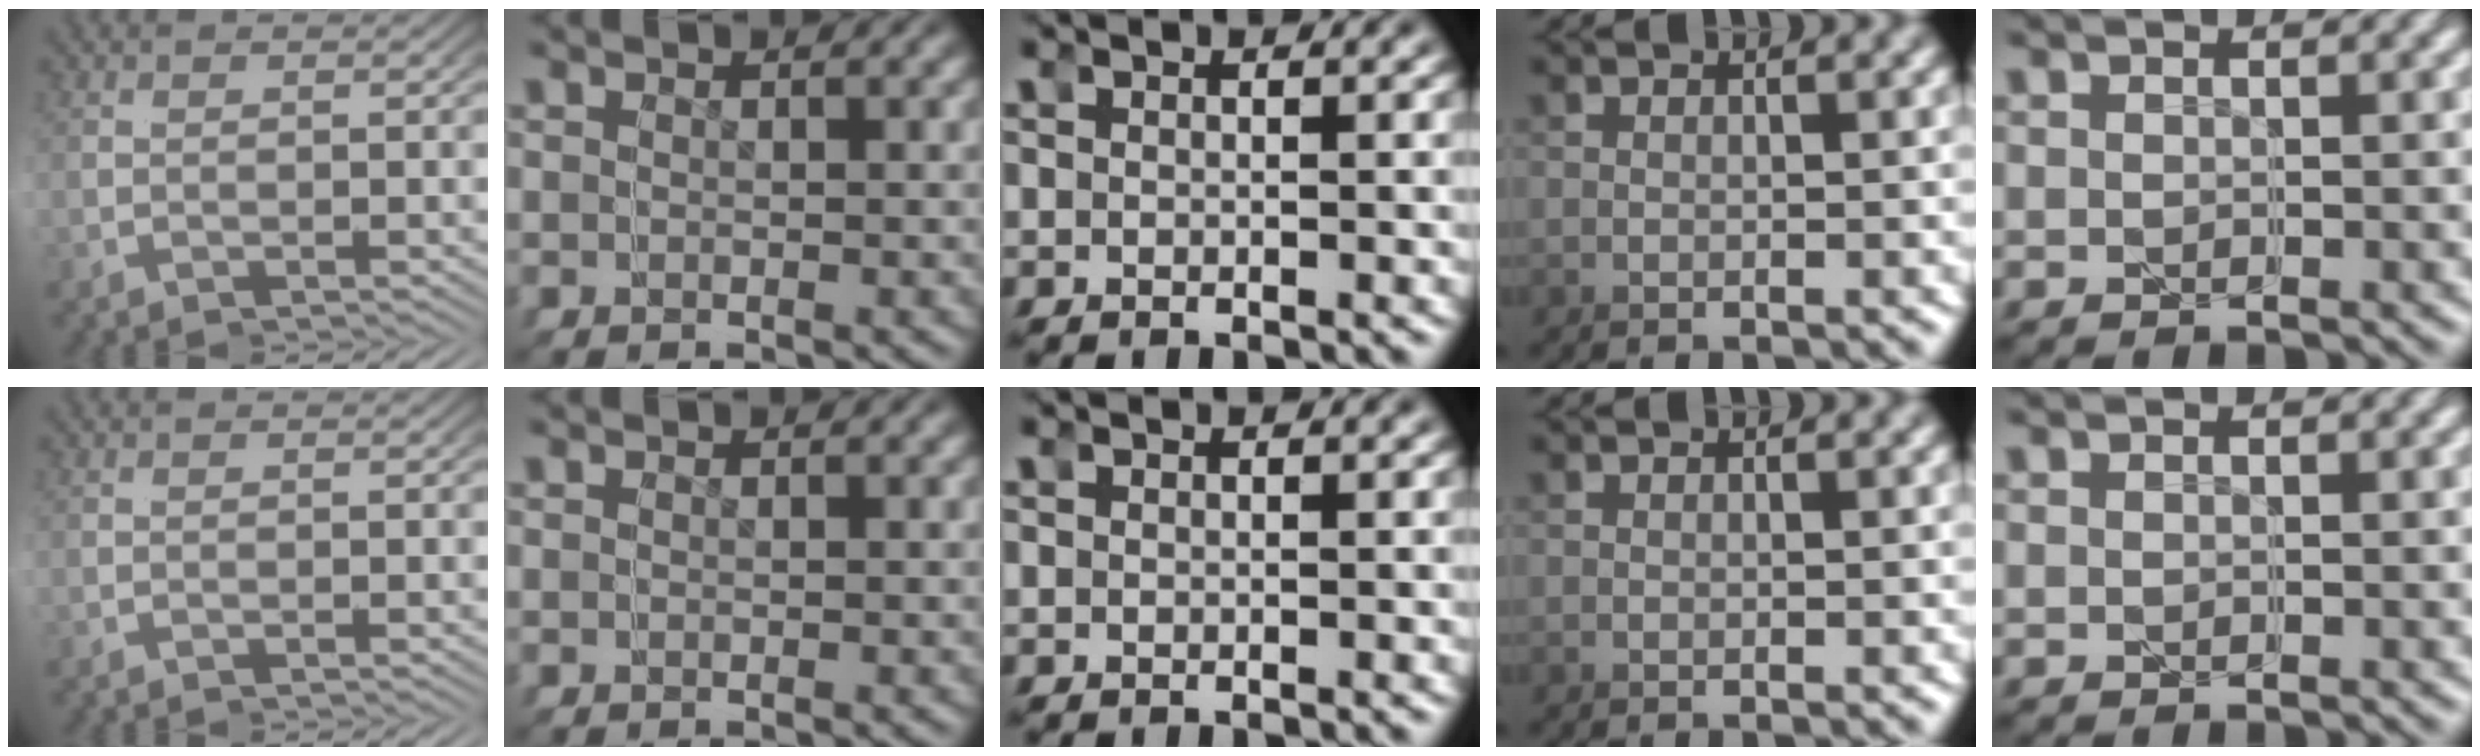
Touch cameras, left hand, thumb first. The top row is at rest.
{}